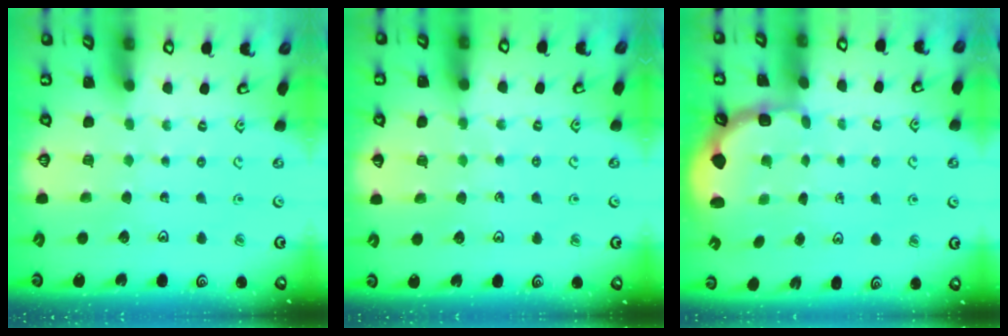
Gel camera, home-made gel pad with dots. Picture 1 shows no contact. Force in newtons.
{"total": 5.2, "press": 5.2, "slide": 0.9}
{"total": 2.8, "press": 2.2, "slide": 1.7}